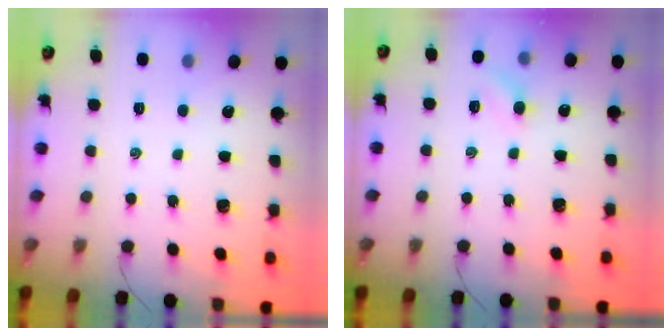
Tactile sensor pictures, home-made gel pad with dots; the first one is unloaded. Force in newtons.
{"total": 4.9, "press": 4.8, "slide": 1.2}